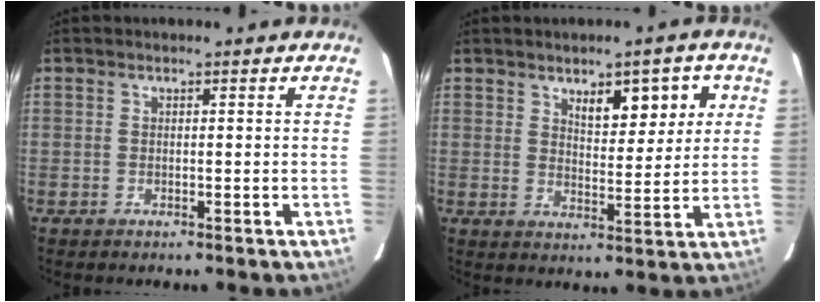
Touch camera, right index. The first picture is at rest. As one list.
[{"total": 7.5, "force": [3.6, 3.0, 5.8], "torque": [-0.078, 0.005, 0.055]}]